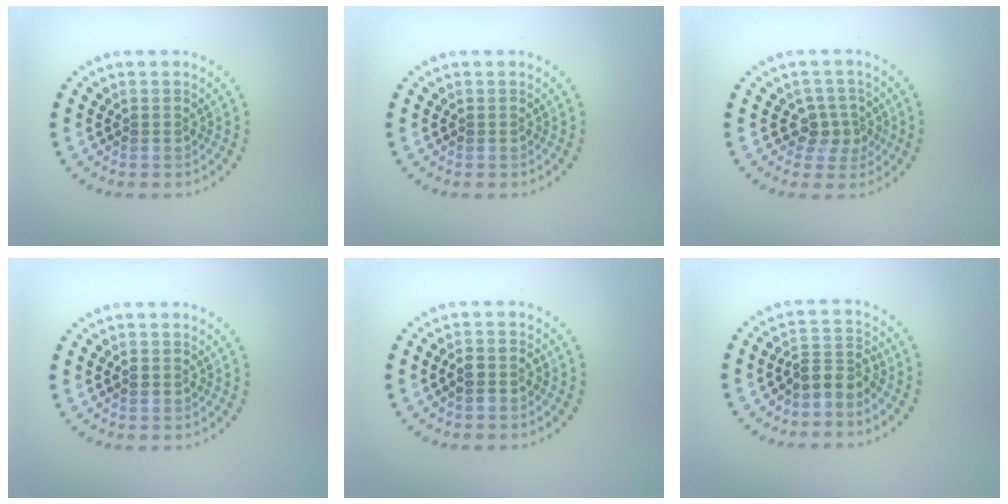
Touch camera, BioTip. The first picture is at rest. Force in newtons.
{"total": 0.0}
{"total": 2.5, "press": 2.2, "slide": 1.3}
{"total": 0.9, "press": 0.9, "slide": 0.1}
{"total": 1.7, "press": 1.5, "slide": 0.7}
{"total": 2.6, "press": 1.8, "slide": 1.8}